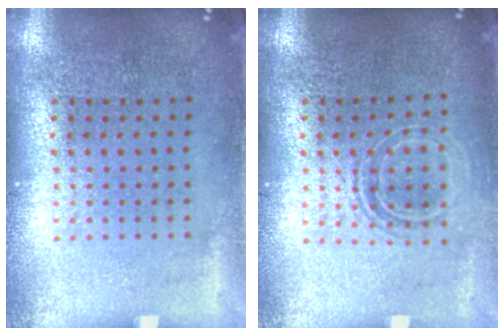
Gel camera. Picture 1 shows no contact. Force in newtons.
{"total": 1.5, "press": 1.2, "slide": 0.9}